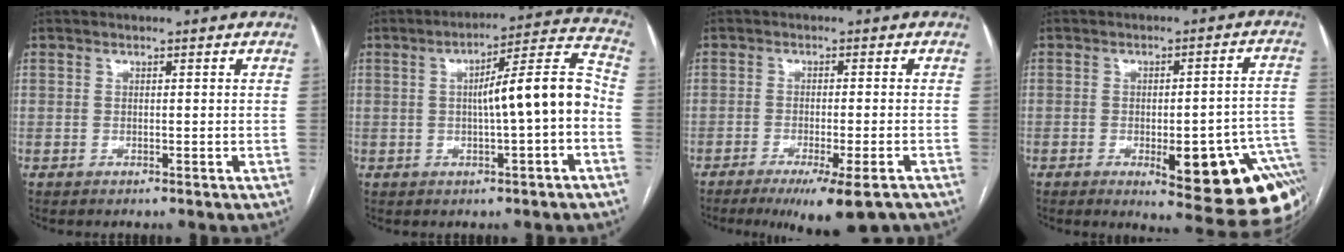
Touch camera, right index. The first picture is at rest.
{"total": 11.0, "force": [-1.2, 0.6, 10.9], "torque": [-0.159, 0.031, -0.018]}
{"total": 10.8, "force": [-8.1, 0.9, 7.1], "torque": [-0.091, -0.020, -0.118]}
{"total": 18.4, "force": [-7.3, 4.6, 16.2], "torque": [-0.093, 0.016, -0.080]}